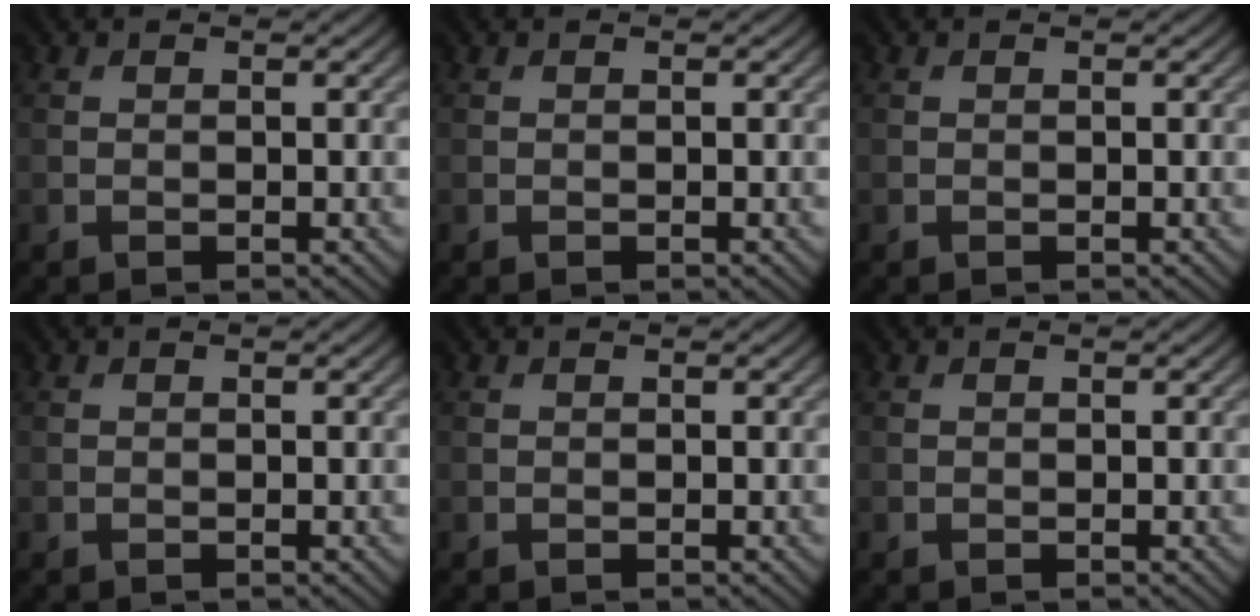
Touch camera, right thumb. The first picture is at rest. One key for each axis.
{"total": 0.0}
{"total": 0.0}
{"total": 0.0}
{"total": 0.0}
{"total": 0.0}